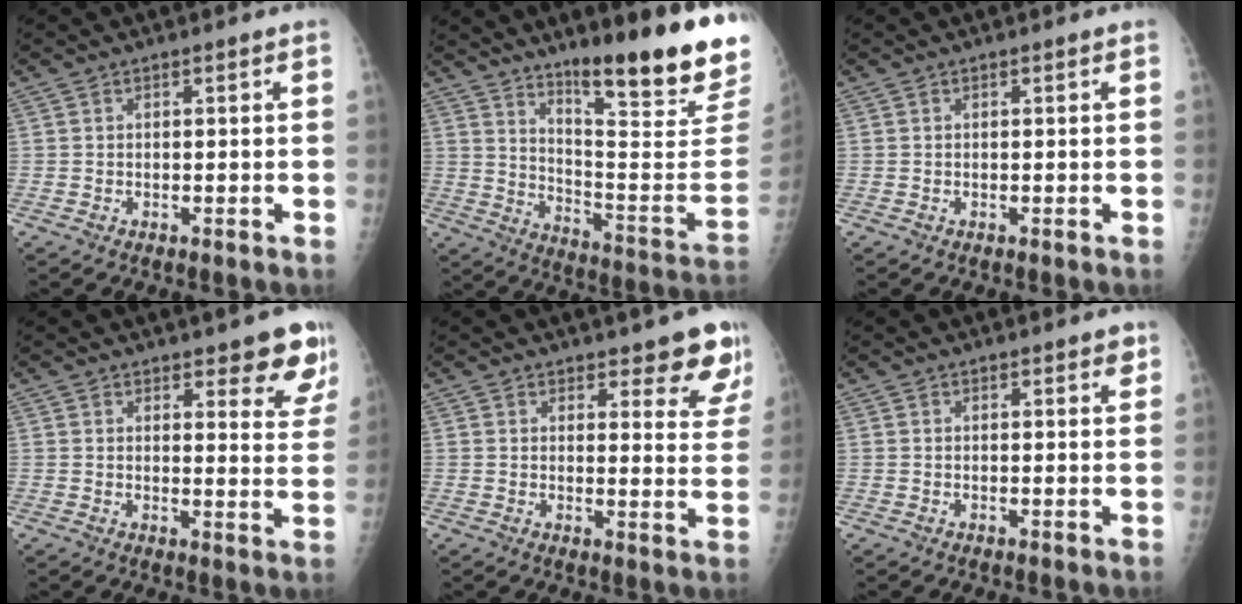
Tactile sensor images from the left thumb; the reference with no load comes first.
{"total": 25.1, "force": [16.6, 4.2, 18.3], "torque": [-0.238, -0.097, 0.244]}
{"total": 0.0}
{"total": 8.9, "force": [6.7, 3.1, 5.0], "torque": [-0.021, -0.043, 0.071]}
{"total": 8.7, "force": [7.1, 3.2, 4.0], "torque": [-0.009, -0.048, 0.068]}
{"total": 1.8, "force": [1.3, 0.9, 0.9], "torque": [0.005, -0.006, 0.012]}